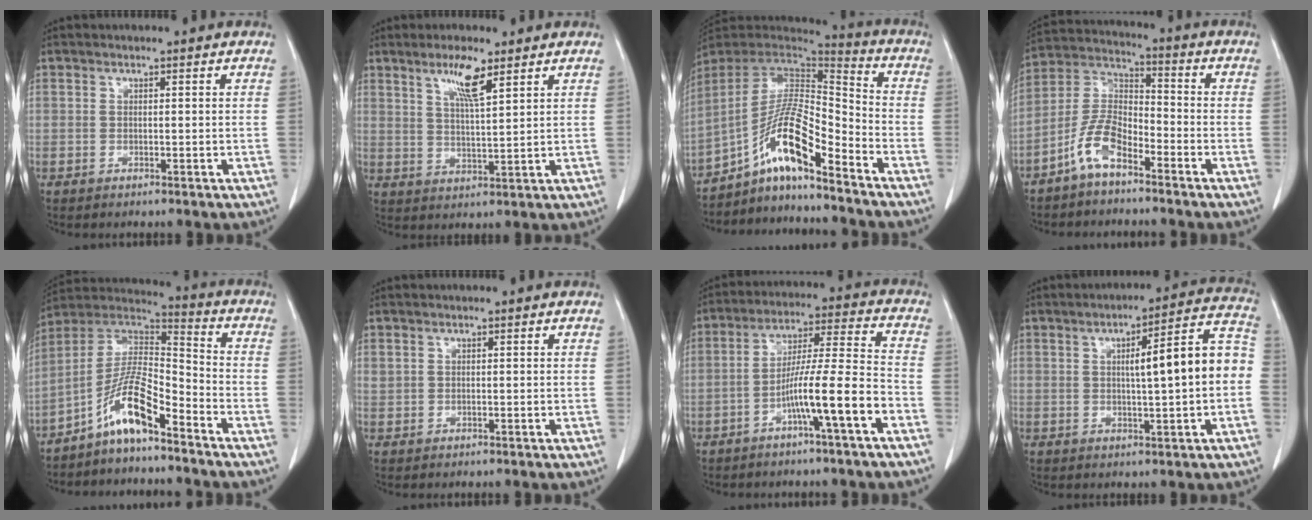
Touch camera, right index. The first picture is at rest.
{"total": 6.0, "force": [3.7, 0.4, 4.8], "torque": [-0.090, -0.003, 0.068]}
{"total": 13.4, "force": [-8.8, 1.6, 10.0], "torque": [-0.180, 0.017, -0.158]}
{"total": 8.2, "force": [-5.3, 3.1, 5.5], "torque": [-0.127, 0.013, -0.112]}
{"total": 10.7, "force": [-6.8, 2.0, 8.0], "torque": [-0.161, 0.020, -0.130]}
{"total": 0.7, "force": [0.6, 0.3, 0.1], "torque": [0.001, 0.007, 0.010]}
{"total": 11.0, "force": [-5.1, -0.6, 9.7], "torque": [-0.174, 0.014, -0.087]}
{"total": 11.7, "force": [0.2, 1.0, 11.7], "torque": [-0.154, 0.031, 0.000]}